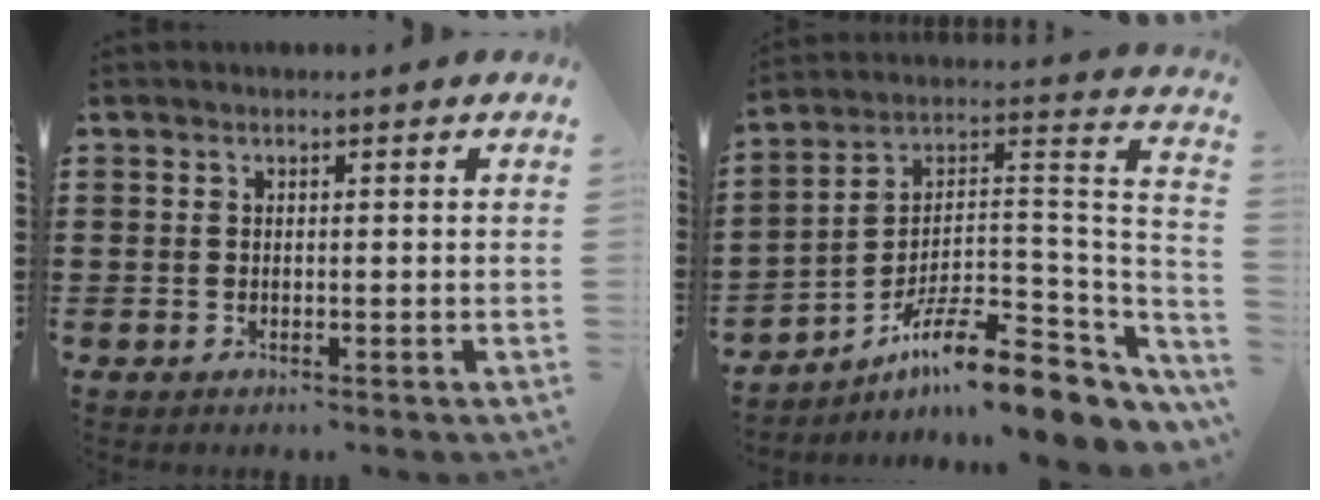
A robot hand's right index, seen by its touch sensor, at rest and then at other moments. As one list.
[{"total": 11.9, "force": [-8.6, 3.2, 7.6], "torque": [-0.126, 0.016, -0.159]}]